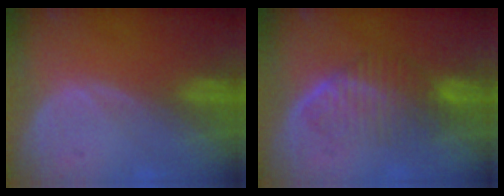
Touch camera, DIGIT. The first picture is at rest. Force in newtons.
{"total": 6.8, "press": 6.5, "slide": 1.8}